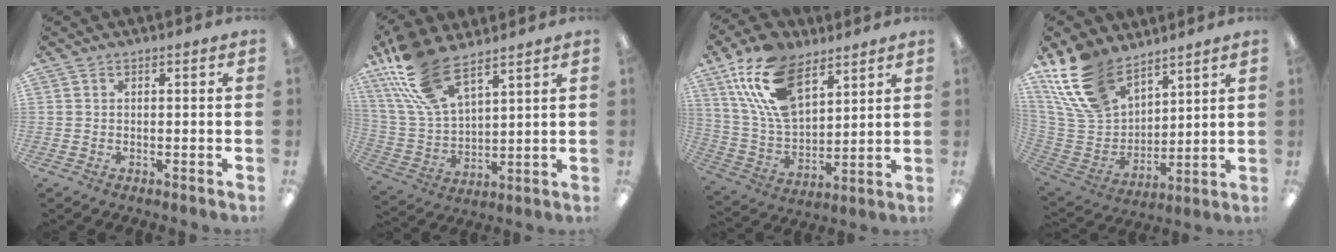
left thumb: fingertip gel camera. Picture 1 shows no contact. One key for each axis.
{"total": 17.4, "fx": 11.6, "fy": 7.3, "fz": 10.7, "tx": -0.253, "ty": -0.044, "tz": 0.209}
{"total": 19.5, "fx": 10.9, "fy": 10.6, "fz": 12.2, "tx": -0.260, "ty": -0.036, "tz": 0.200}
{"total": 17.9, "fx": 12.2, "fy": 10.1, "fz": 8.3, "tx": -0.197, "ty": -0.052, "tz": 0.236}